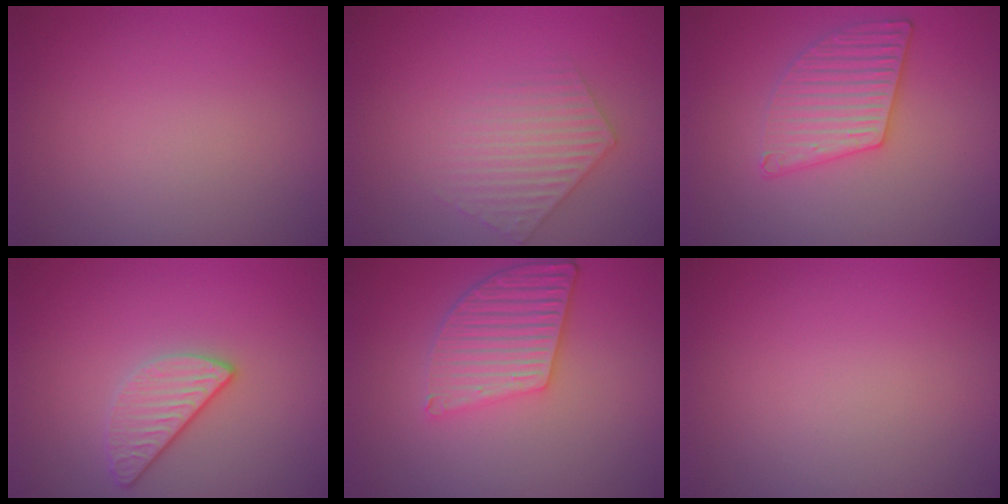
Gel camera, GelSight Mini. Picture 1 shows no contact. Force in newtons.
{"total": 2.9, "press": 2.9, "slide": 0.5}
{"total": 3.2, "press": 3.1, "slide": 0.8}
{"total": 2.5, "press": 2.3, "slide": 1.0}
{"total": 4.5, "press": 3.8, "slide": 2.5}
{"total": 0.0}